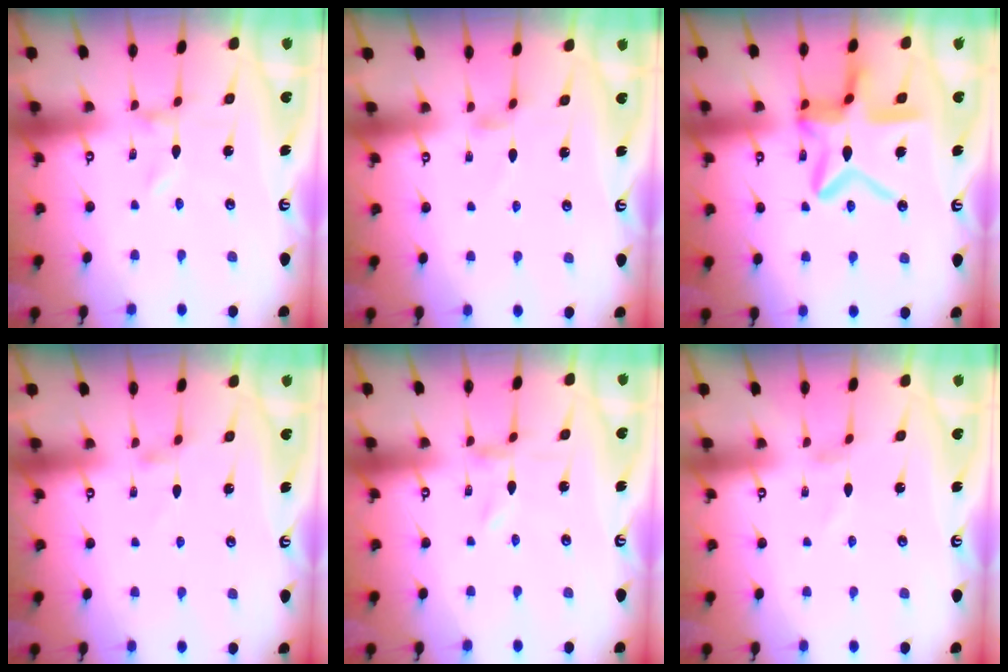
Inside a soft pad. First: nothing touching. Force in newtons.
{"total": 2.4, "press": 2.3, "slide": 0.4}
{"total": 16.9, "press": 16.8, "slide": 1.5}
{"total": 1.6, "press": 1.6, "slide": 0.4}
{"total": 0.0}
{"total": 0.0}